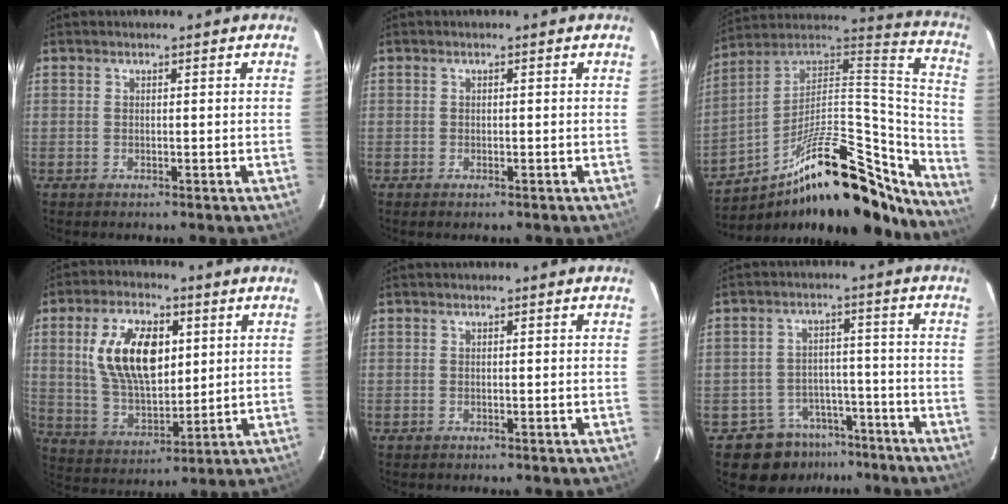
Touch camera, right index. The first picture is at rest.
{"total": 0.8, "force": [-0.6, 0.4, 0.4], "torque": [-0.007, -0.003, -0.011]}
{"total": 30.4, "force": [-20.8, 10.8, 19.4], "torque": [-0.276, 0.028, -0.314]}
{"total": 15.5, "force": [4.1, 8.3, 12.4], "torque": [-0.233, 0.011, 0.088]}
{"total": 0.0}
{"total": 8.2, "force": [-5.9, 5.6, 1.0], "torque": [-0.025, 0.032, -0.077]}